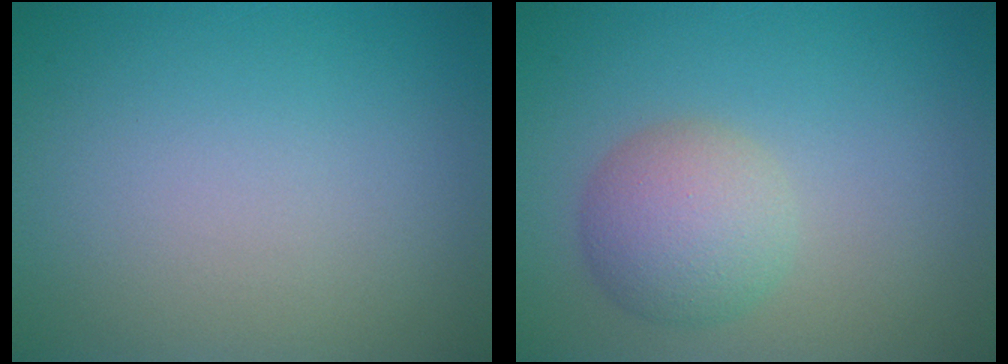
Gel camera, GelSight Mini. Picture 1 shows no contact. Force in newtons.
{"total": 4.0, "press": 4.0, "slide": 0.1}